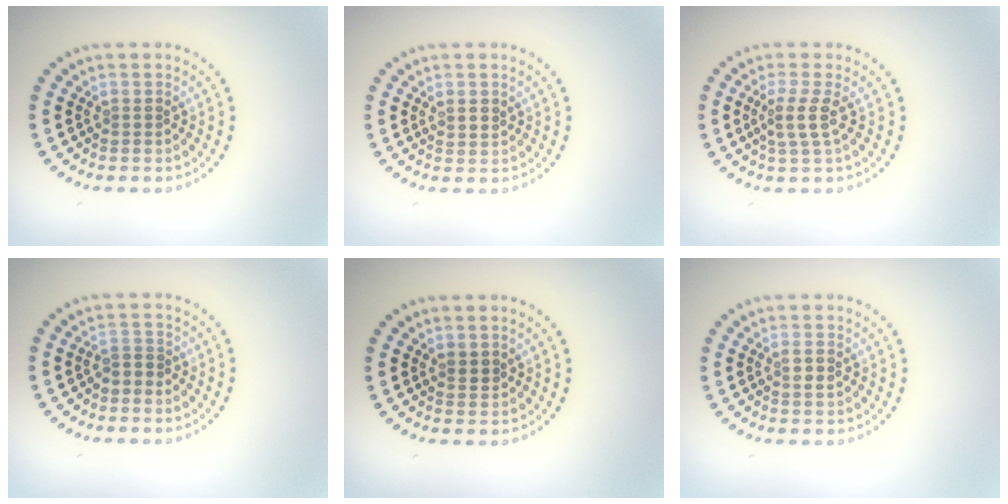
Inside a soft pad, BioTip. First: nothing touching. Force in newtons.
{"total": 1.3, "press": 1.2, "slide": 0.7}
{"total": 2.3, "press": 1.8, "slide": 1.5}
{"total": 1.4, "press": 1.1, "slide": 0.8}
{"total": 1.0, "press": 0.9, "slide": 0.5}
{"total": 1.0, "press": 1.0, "slide": 0.3}